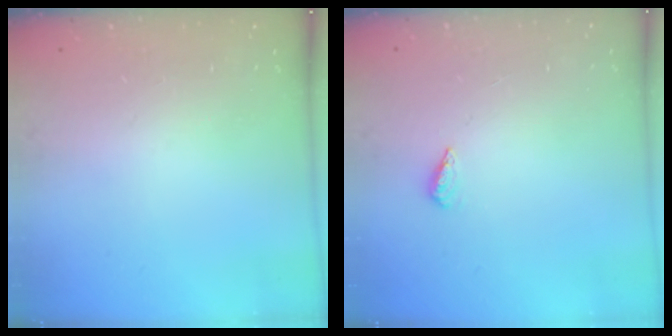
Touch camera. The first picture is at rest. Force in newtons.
{"total": 2.3, "press": 2.2, "slide": 0.8}